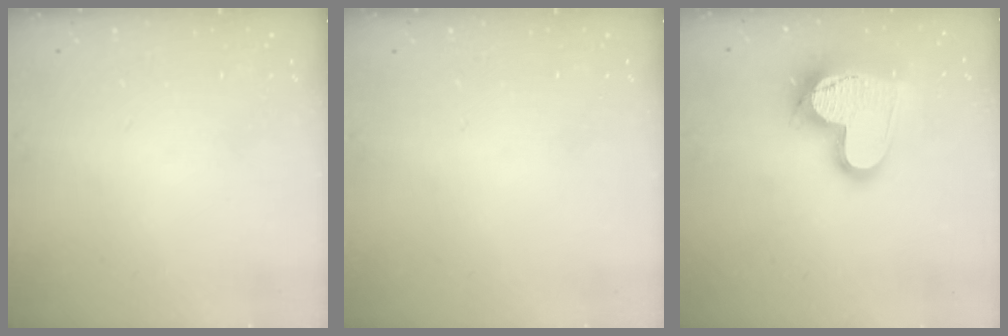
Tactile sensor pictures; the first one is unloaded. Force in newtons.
{"total": 0.0}
{"total": 17.9, "press": 17.8, "slide": 1.7}